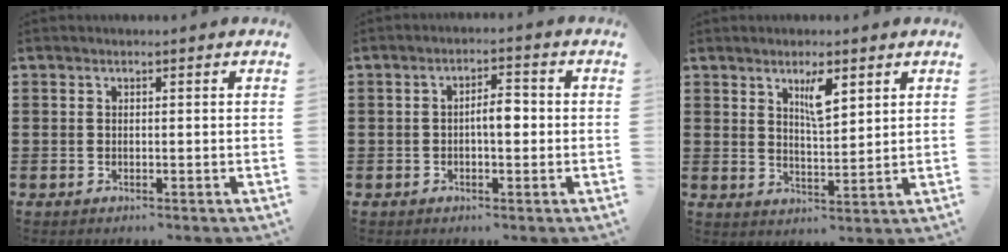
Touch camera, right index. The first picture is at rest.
{"total": 3.6, "force": [-0.4, 1.2, 3.4], "torque": [-0.062, 0.007, -0.010]}
{"total": 4.9, "force": [2.6, 1.4, 3.9], "torque": [-0.068, -0.001, 0.041]}